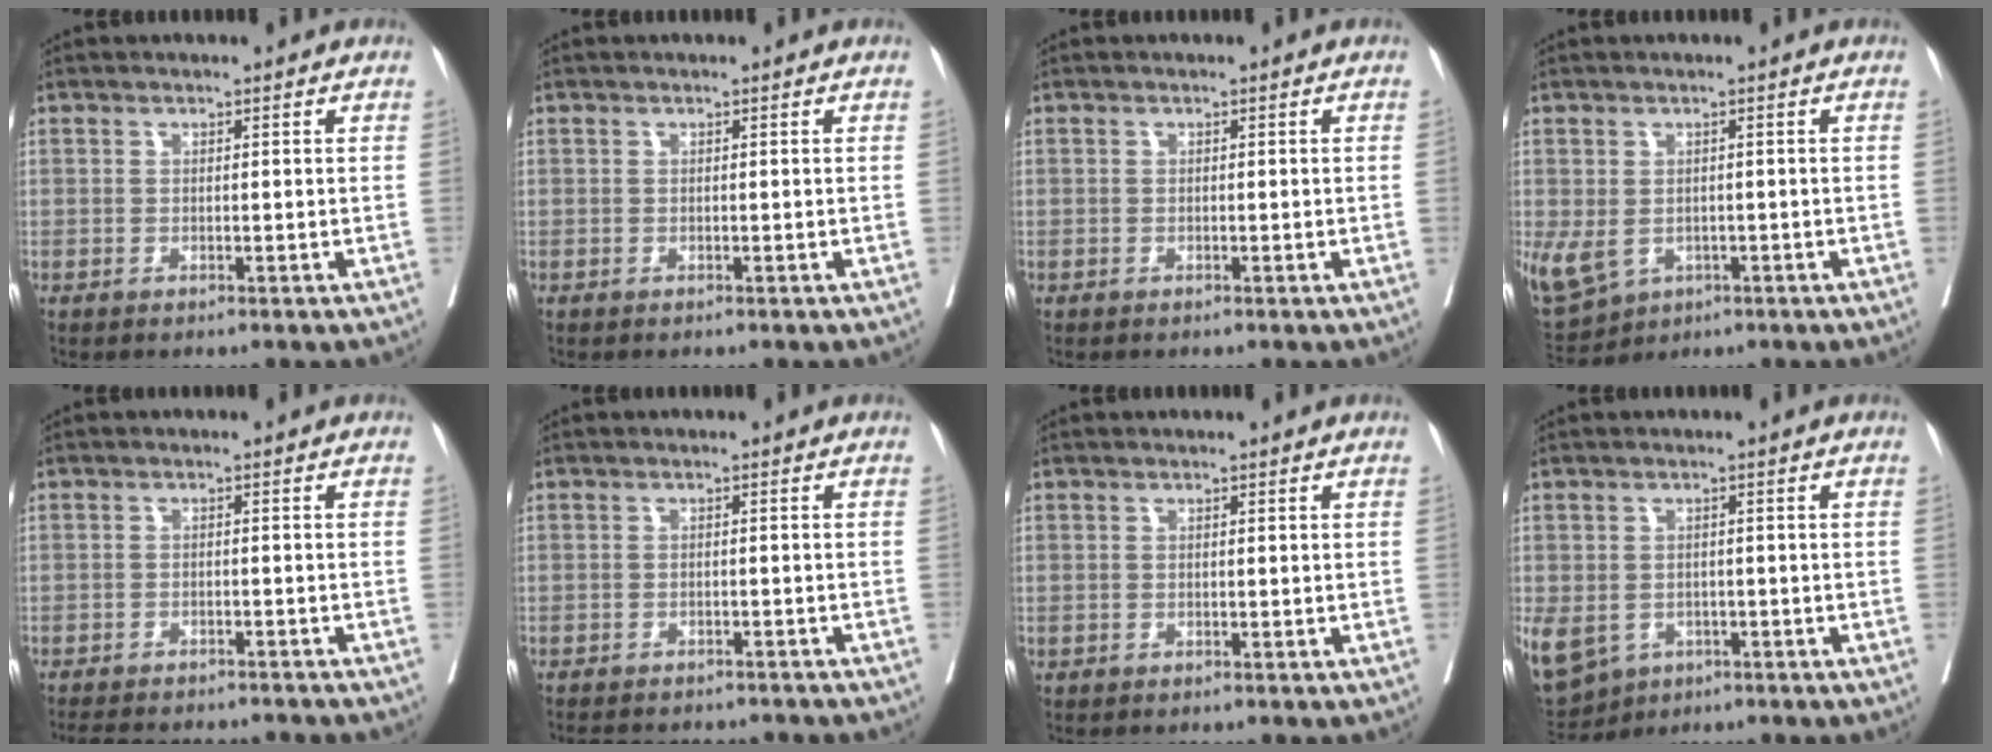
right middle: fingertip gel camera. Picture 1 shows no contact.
{"total": 0.0}
{"total": 0.0}
{"total": 12.2, "force": [-3.9, 9.9, 6.1], "torque": [-0.169, -0.001, -0.047]}
{"total": 12.4, "force": [-11.5, 2.3, 4.1], "torque": [-0.072, -0.005, -0.146]}
{"total": 11.1, "force": [-10.2, 2.7, 3.5], "torque": [-0.058, 0.000, -0.119]}
{"total": 0.0}
{"total": 20.3, "force": [-8.3, 16.4, 8.6], "torque": [-0.300, -0.017, -0.112]}